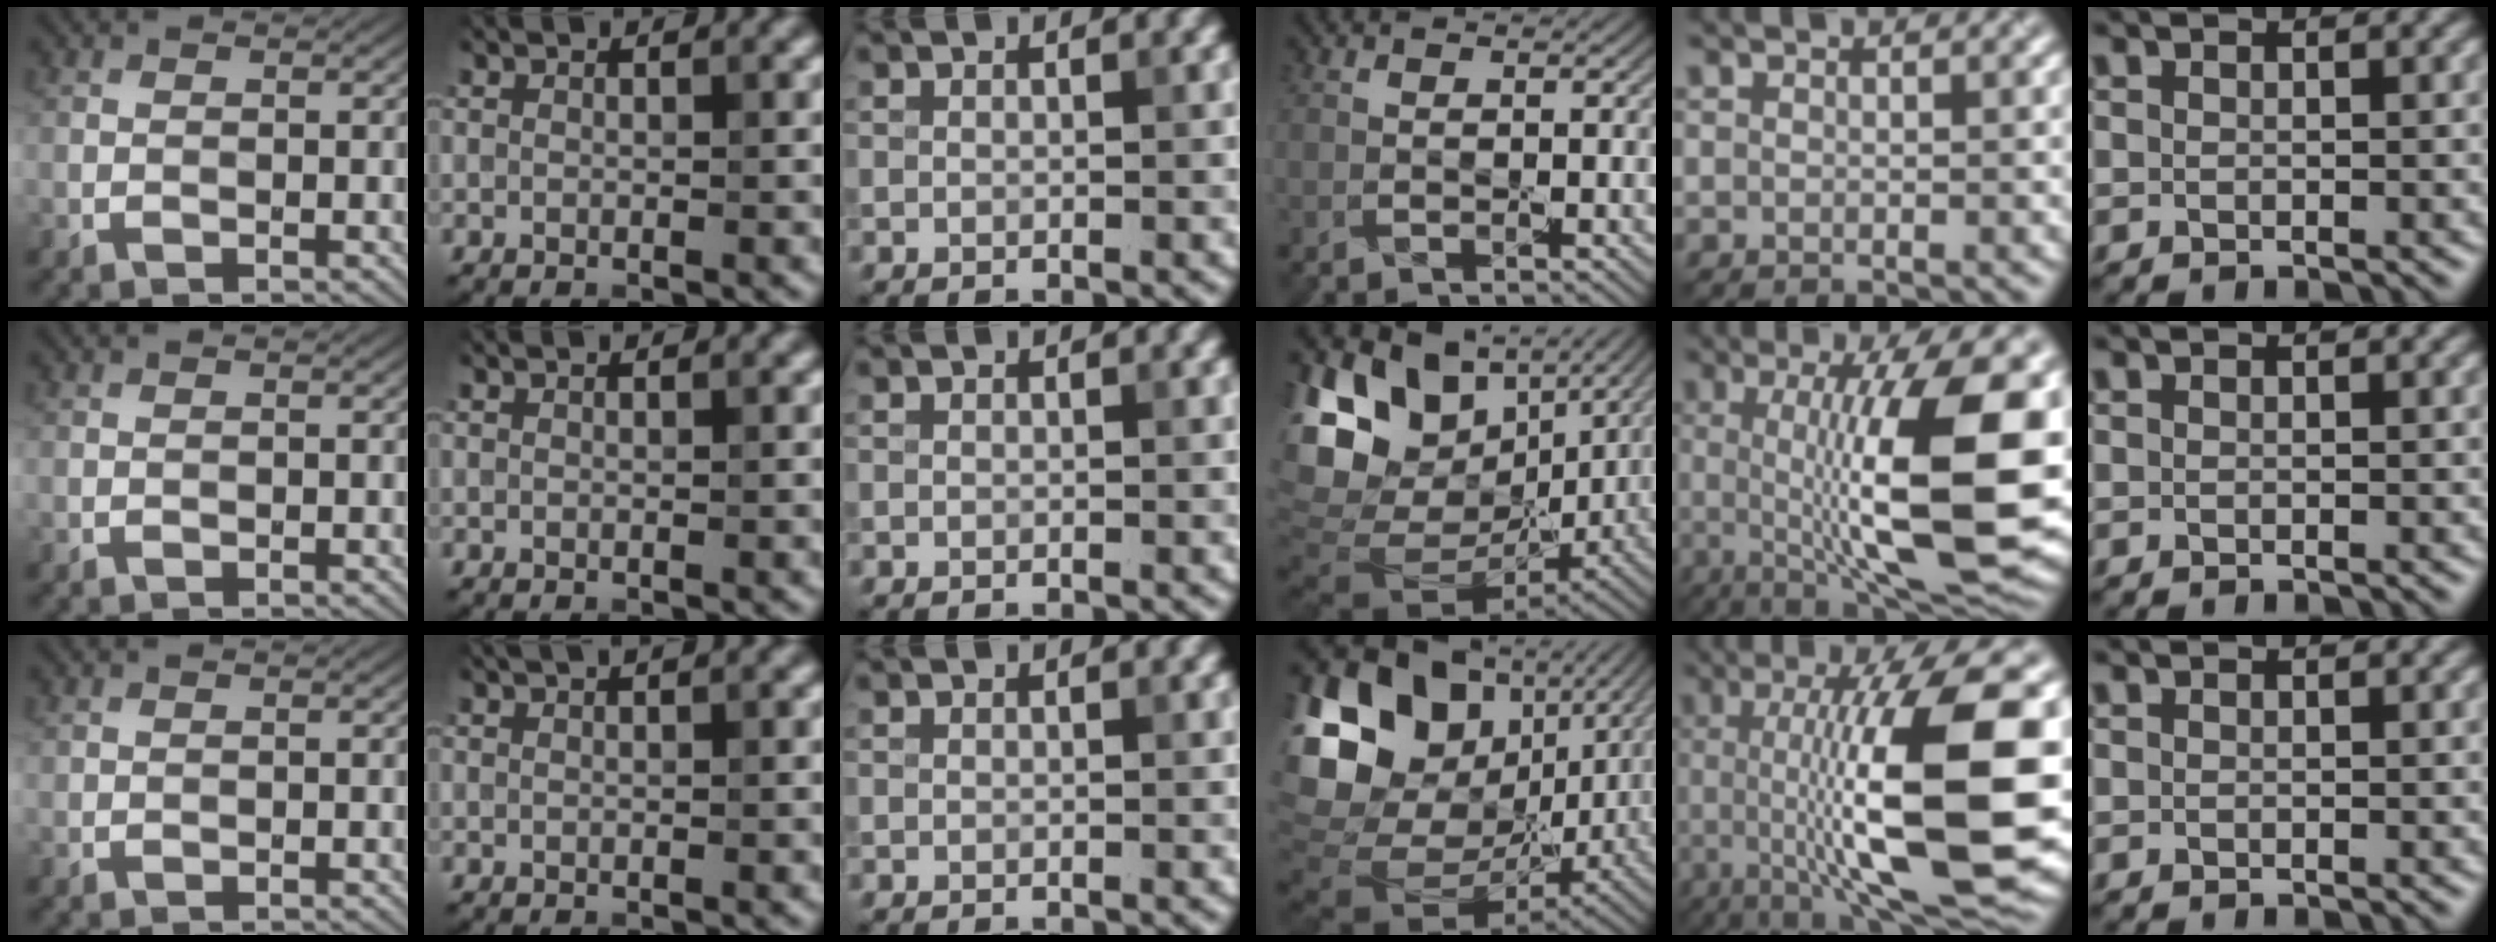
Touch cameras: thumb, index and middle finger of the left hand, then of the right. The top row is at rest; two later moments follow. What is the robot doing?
{"motion": "peel", "object": "postage stamp"}